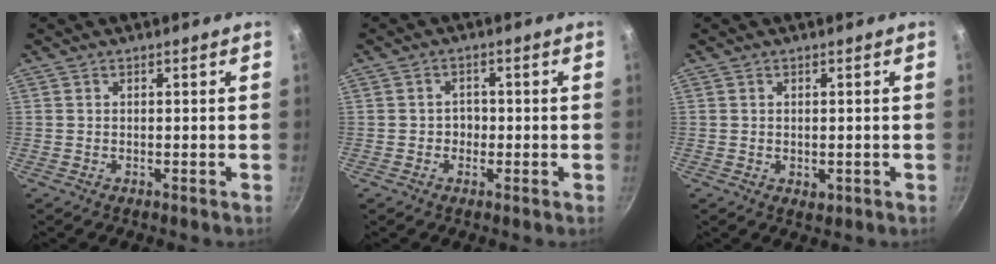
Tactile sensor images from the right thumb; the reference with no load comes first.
{"total": 2.4, "force": [-0.6, 2.1, 0.9], "torque": [0.004, 0.007, -0.012]}
{"total": 1.3, "force": [-0.1, 1.0, 0.8], "torque": [-0.011, -0.002, 0.003]}